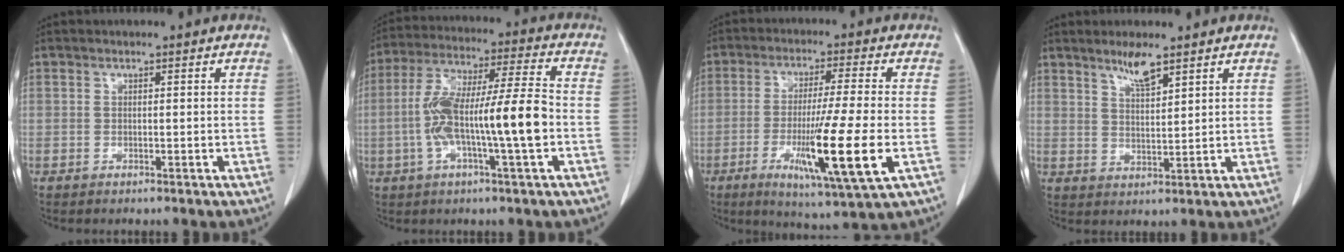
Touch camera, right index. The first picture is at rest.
{"total": 14.2, "force": [-2.7, 0.9, 13.9], "torque": [-0.265, 0.017, -0.051]}
{"total": 14.3, "force": [-3.9, -0.6, 13.7], "torque": [-0.249, -0.035, -0.068]}
{"total": 4.3, "force": [3.3, 0.4, 2.8], "torque": [-0.053, -0.003, 0.063]}